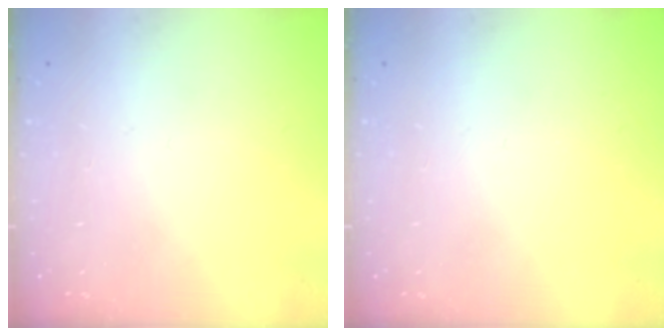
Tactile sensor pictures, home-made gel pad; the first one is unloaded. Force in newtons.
{"total": 0.0}